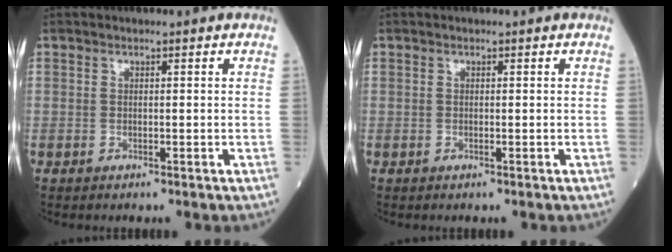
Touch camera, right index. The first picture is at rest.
{"total": 0.0}